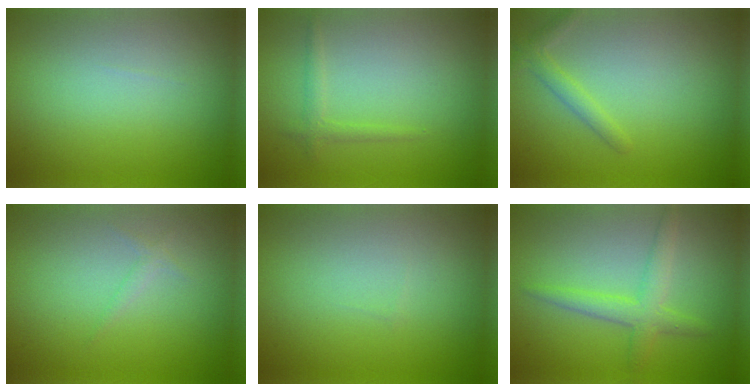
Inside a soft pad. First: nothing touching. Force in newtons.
{"total": 1.1, "press": 1.1, "slide": 0.1}
{"total": 1.6, "press": 1.6, "slide": 0.1}
{"total": 0.8, "press": 0.8, "slide": 0.1}
{"total": 0.0}
{"total": 2.9, "press": 2.9, "slide": 0.1}